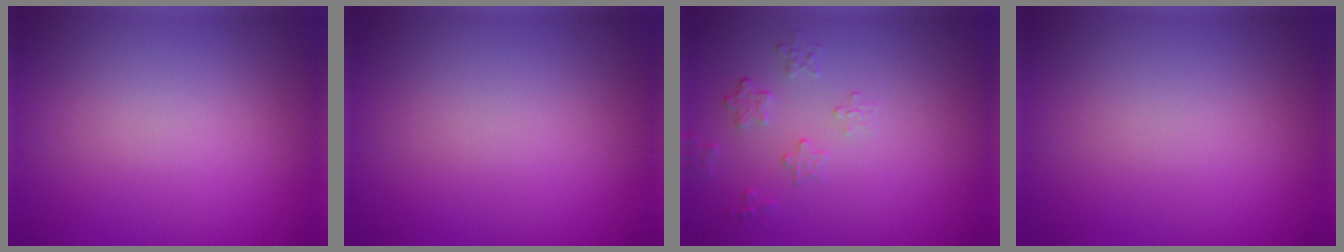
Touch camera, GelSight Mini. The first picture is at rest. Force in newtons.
{"total": 0.0}
{"total": 1.6, "press": 0.9, "slide": 1.4}
{"total": 0.0}